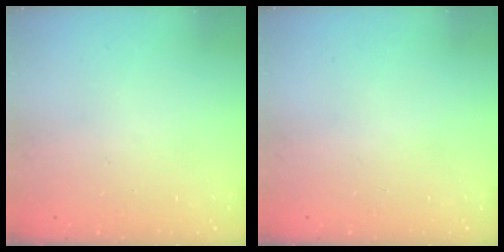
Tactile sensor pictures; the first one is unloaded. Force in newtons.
{"total": 0.0}